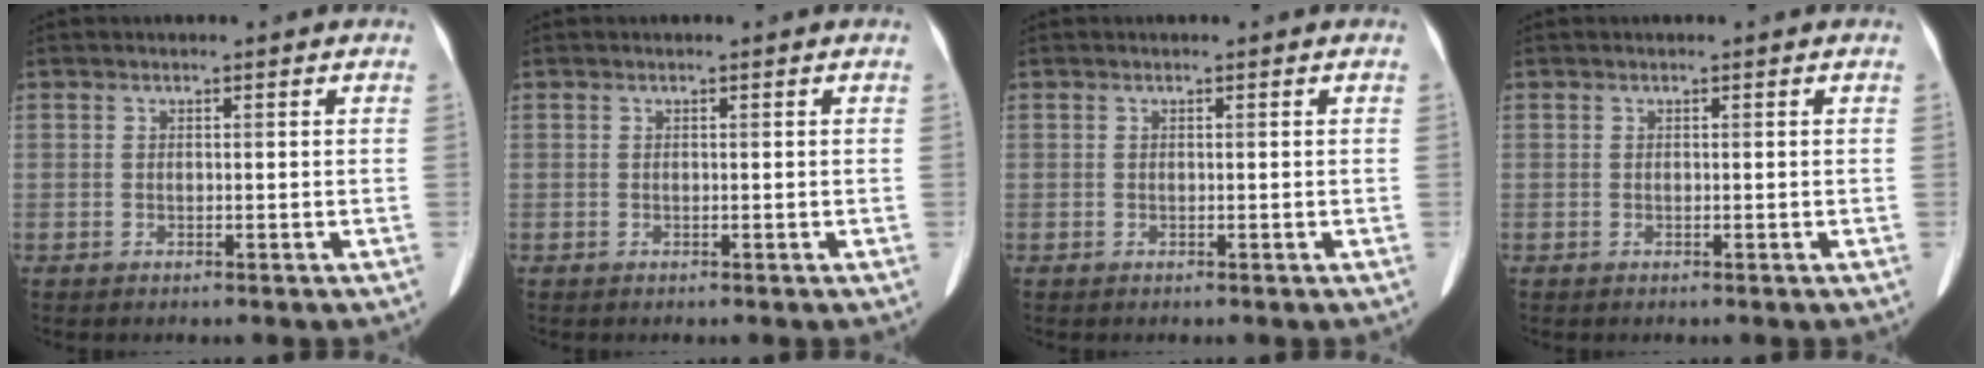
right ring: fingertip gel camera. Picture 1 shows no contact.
{"total": 0.0}
{"total": 0.0}
{"total": 0.0}